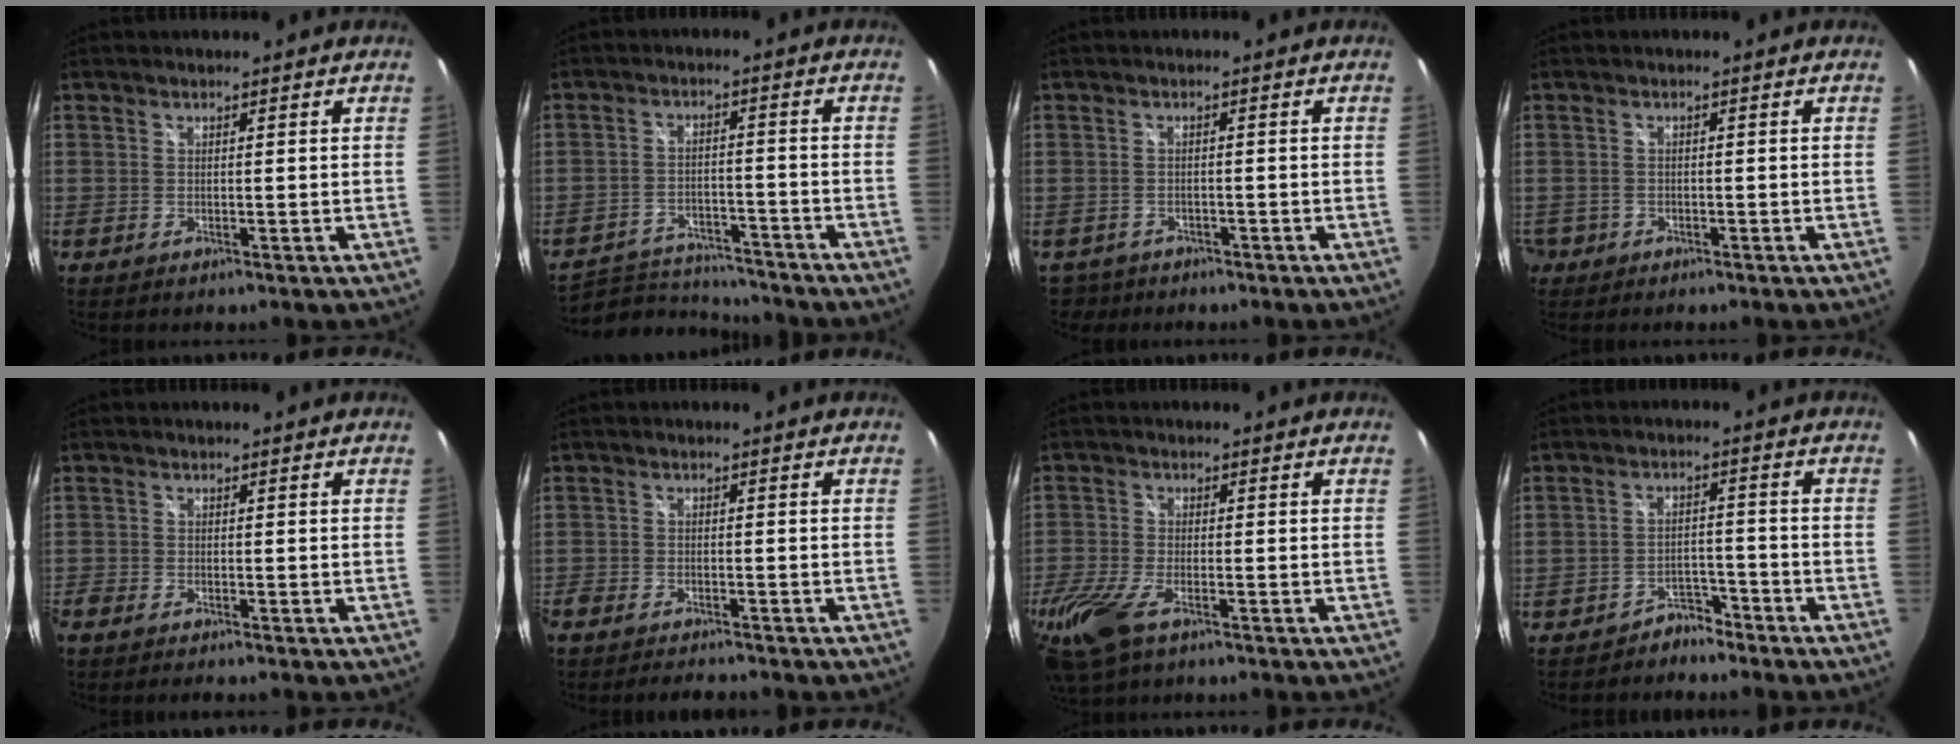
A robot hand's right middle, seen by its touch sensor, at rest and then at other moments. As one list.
[{"total": 11.3, "force": [-10.8, 2.3, 2.4], "torque": [-0.067, 0.008, -0.168]}, {"total": 4.4, "force": [-2.9, 3.2, 0.9], "torque": [-0.028, -0.005, -0.044]}, {"total": 3.3, "force": [-1.5, 2.8, 0.9], "torque": [-0.030, -0.002, -0.024]}, {"total": 2.8, "force": [-2.6, 0.6, 1.0], "torque": [-0.028, -0.013, -0.050]}, {"total": 5.7, "force": [-5.2, 1.4, 1.7], "torque": [-0.054, -0.011, -0.086]}, {"total": 14.0, "force": [-8.4, 6.1, 9.4], "torque": [-0.236, -0.051, -0.160]}, {"total": 4.6, "force": [-4.2, 1.9, 0.7], "torque": [-0.024, 0.011, -0.063]}]